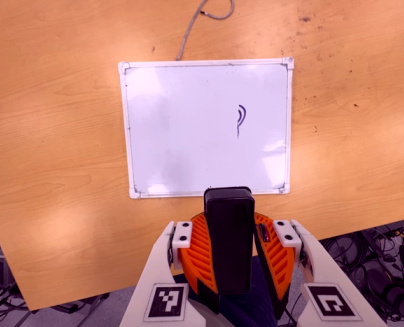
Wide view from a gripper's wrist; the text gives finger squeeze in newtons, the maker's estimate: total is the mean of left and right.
{"total": 8.9, "left": 8.7, "right": 9.1}